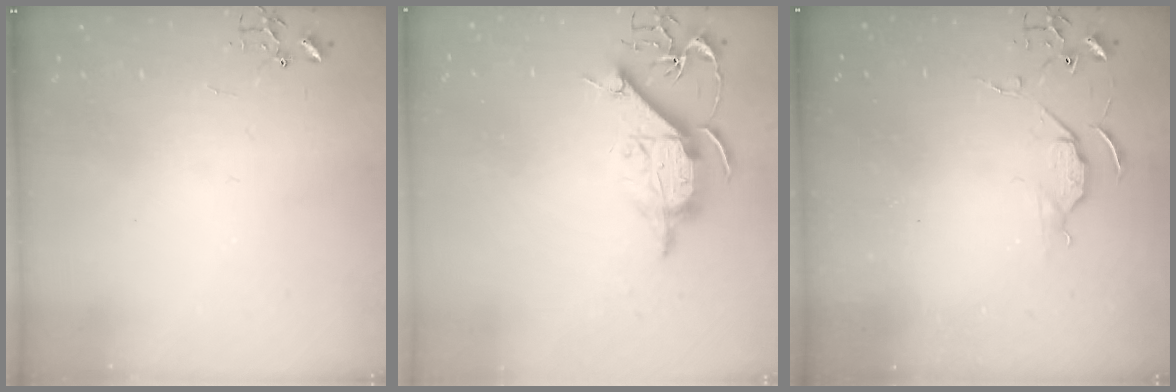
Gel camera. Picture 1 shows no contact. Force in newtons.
{"total": 11.7, "press": 11.7, "slide": 0.6}
{"total": 5.2, "press": 5.2, "slide": 0.7}